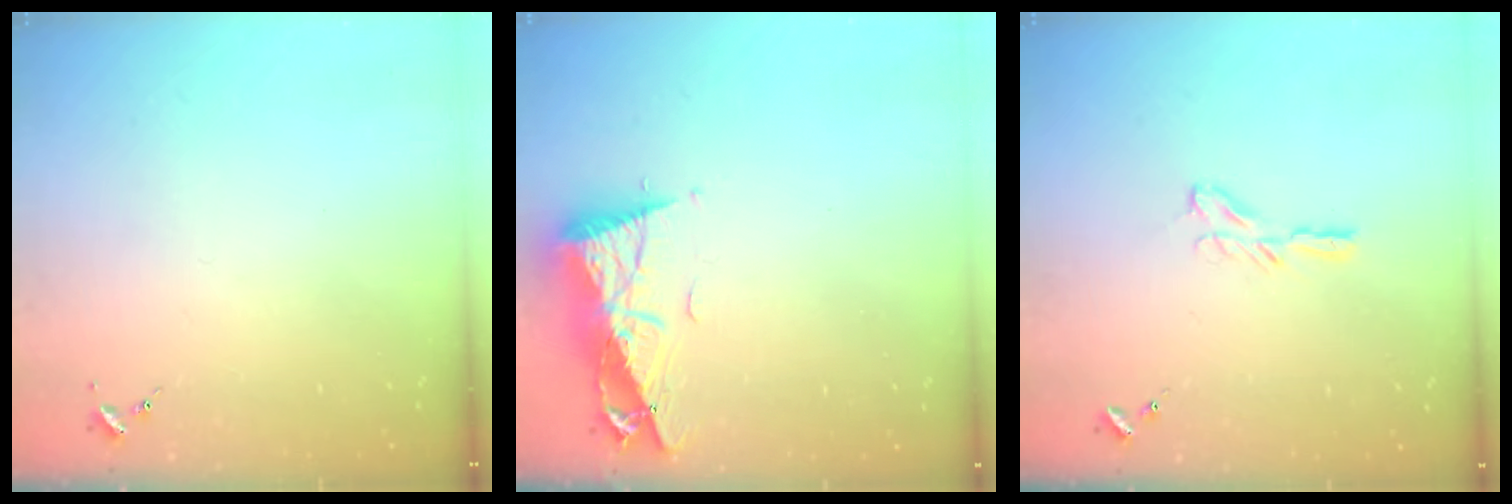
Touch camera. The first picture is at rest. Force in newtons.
{"total": 10.7, "press": 10.6, "slide": 1.4}
{"total": 6.4, "press": 6.4, "slide": 0.5}